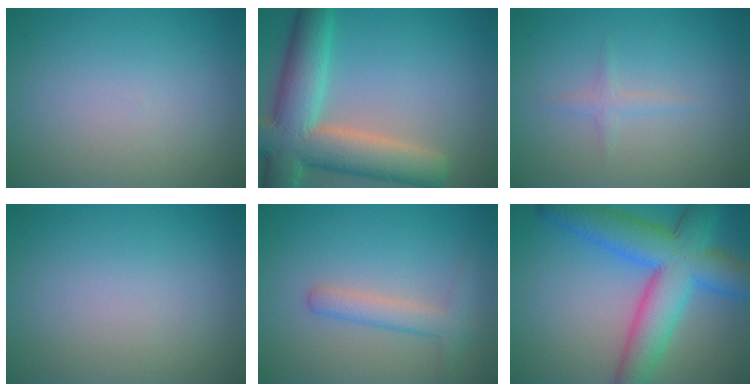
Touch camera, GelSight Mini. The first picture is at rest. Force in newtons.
{"total": 10.2, "press": 10.2, "slide": 0.9}
{"total": 1.1, "press": 1.1, "slide": 0.1}
{"total": 0.0}
{"total": 2.7, "press": 2.7, "slide": 0.1}
{"total": 10.0, "press": 10.0, "slide": 0.3}